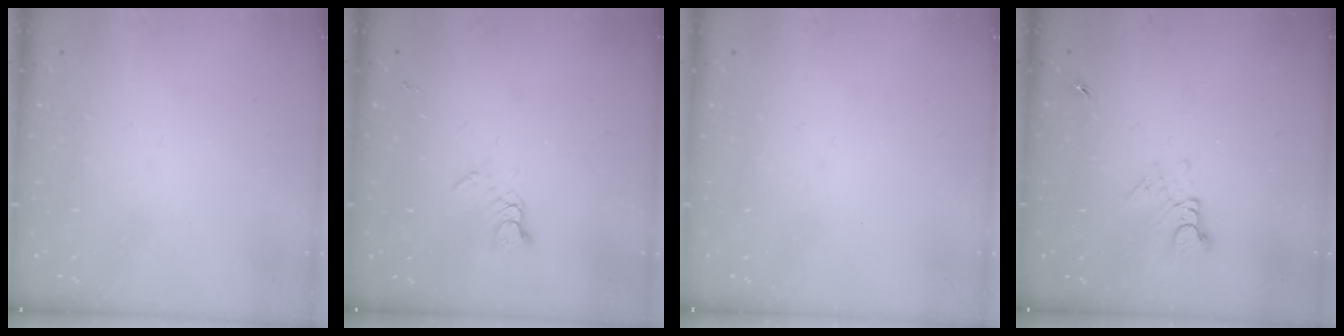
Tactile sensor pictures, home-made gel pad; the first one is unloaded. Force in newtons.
{"total": 2.6, "press": 2.6, "slide": 0.3}
{"total": 0.0}
{"total": 3.7, "press": 3.6, "slide": 0.6}